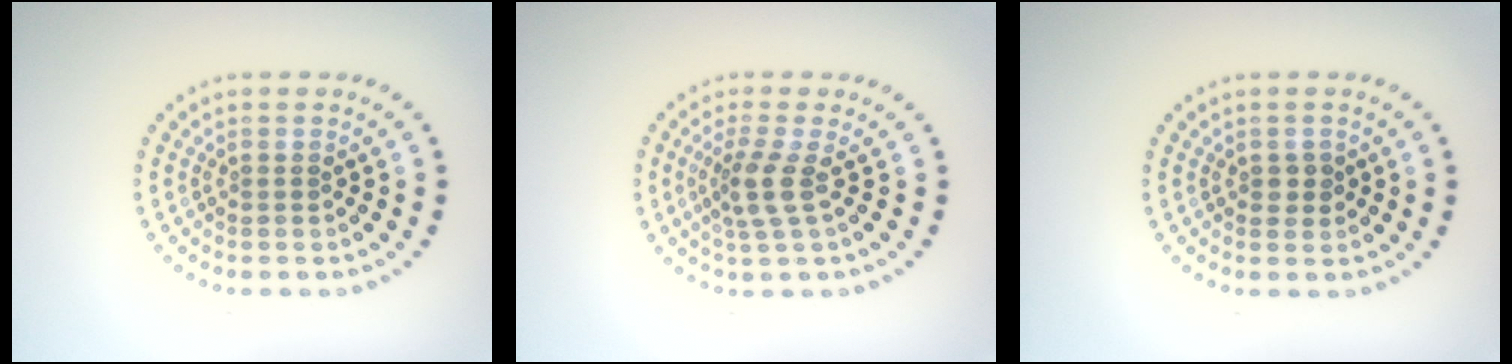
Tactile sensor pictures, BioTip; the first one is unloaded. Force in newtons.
{"total": 2.6, "press": 2.0, "slide": 1.7}
{"total": 1.2, "press": 1.2, "slide": 0.3}